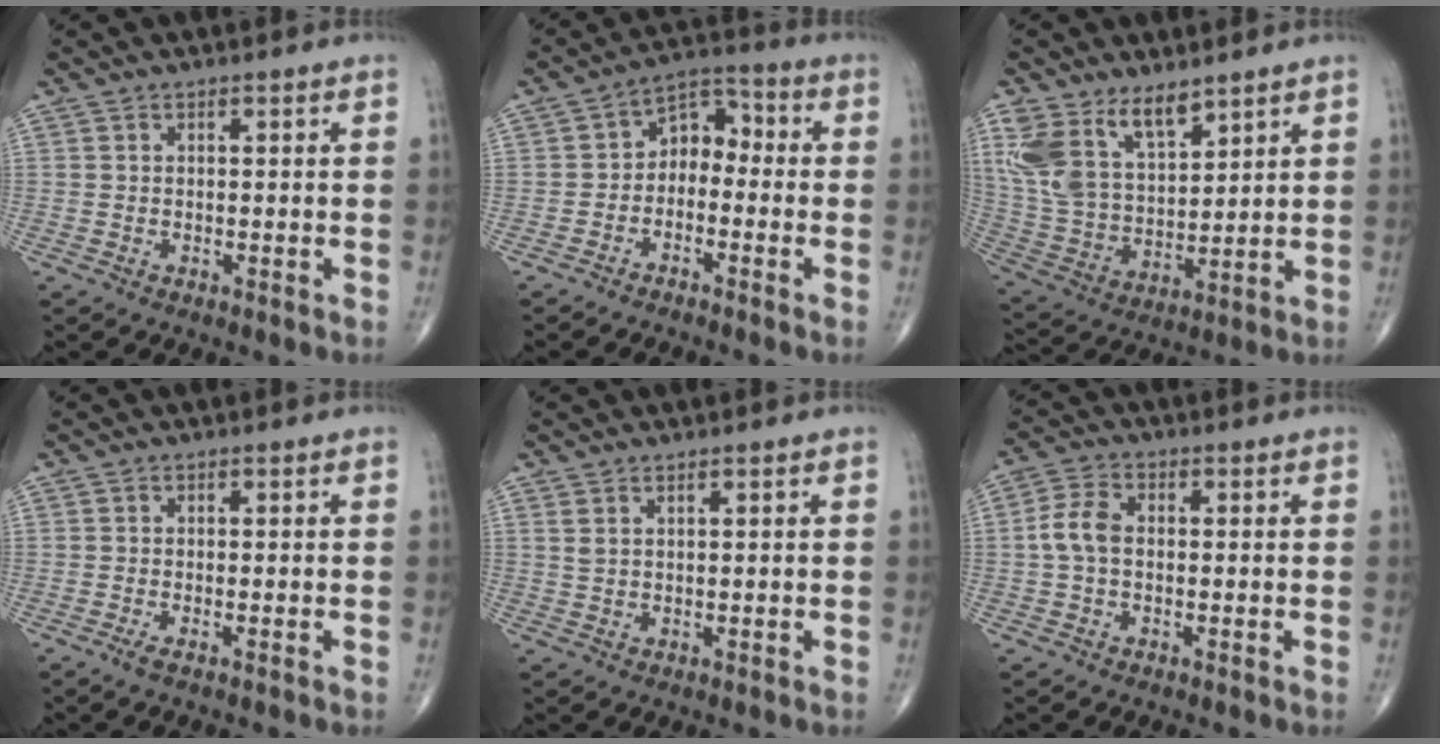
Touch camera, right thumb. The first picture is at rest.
{"total": 6.7, "force": [-1.7, 4.8, 4.4], "torque": [-0.043, 0.043, -0.046]}
{"total": 14.2, "force": [8.6, 7.2, 8.8], "torque": [-0.159, -0.032, 0.186]}
{"total": 1.0, "force": [-0.6, 0.0, 0.8], "torque": [-0.029, -0.005, -0.019]}
{"total": 1.3, "force": [0.9, 0.4, 0.9], "torque": [-0.018, 0.001, 0.023]}
{"total": 5.3, "force": [-0.2, 3.4, 4.0], "torque": [-0.086, 0.016, -0.011]}